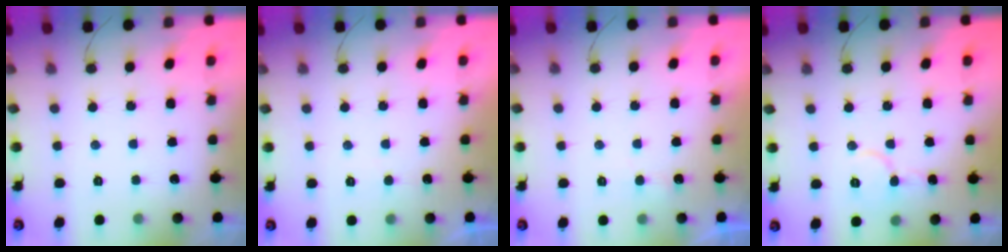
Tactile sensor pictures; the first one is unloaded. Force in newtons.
{"total": 3.8, "press": 3.8, "slide": 0.3}
{"total": 4.0, "press": 4.0, "slide": 0.3}
{"total": 6.9, "press": 6.9, "slide": 0.9}